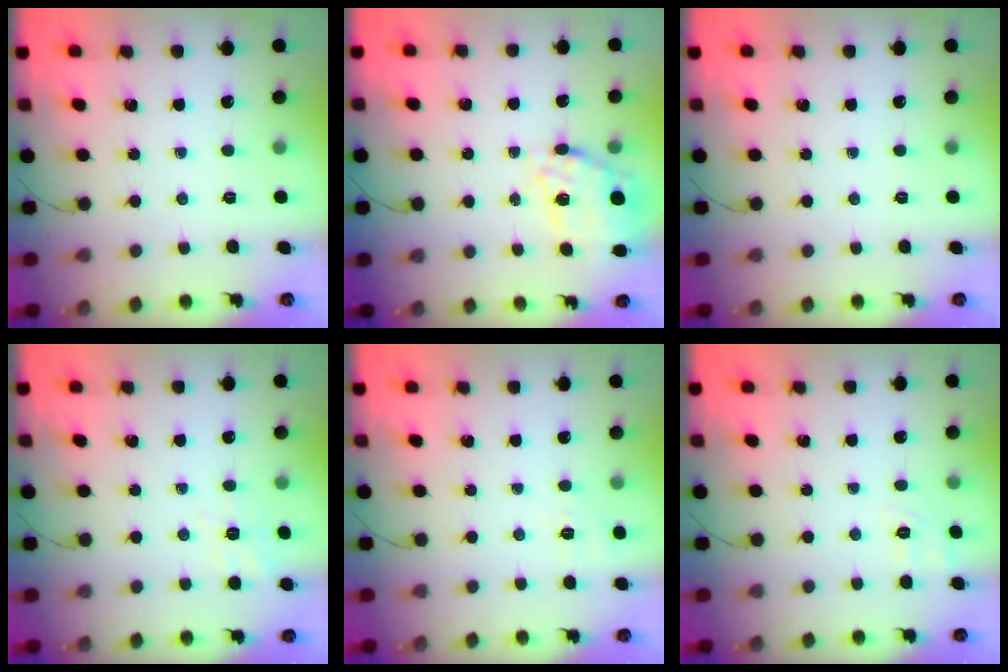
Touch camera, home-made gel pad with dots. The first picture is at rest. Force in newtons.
{"total": 17.5, "press": 17.2, "slide": 3.4}
{"total": 0.0}
{"total": 2.2, "press": 0.2, "slide": 2.2}
{"total": 3.7, "press": 3.1, "slide": 2.0}
{"total": 3.1, "press": 2.4, "slide": 1.9}